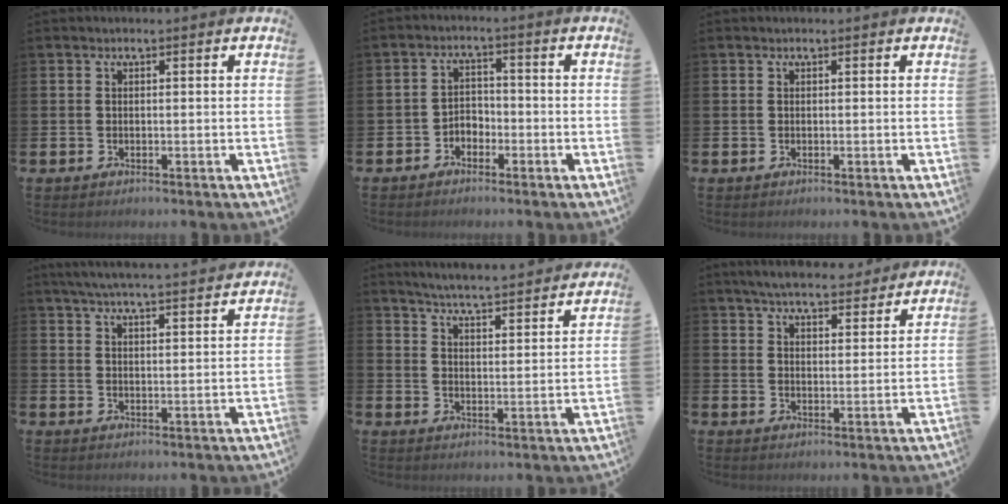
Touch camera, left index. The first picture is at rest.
{"total": 2.5, "force": [-2.0, 1.5, 0.4], "torque": [-0.018, 0.008, -0.045]}
{"total": 0.0}
{"total": 5.5, "force": [5.3, -0.3, 1.2], "torque": [-0.045, -0.026, 0.095]}
{"total": 5.5, "force": [5.4, -0.2, 0.9], "torque": [-0.033, -0.046, 0.092]}
{"total": 5.6, "force": [5.4, 1.0, 1.2], "torque": [-0.031, -0.029, 0.095]}